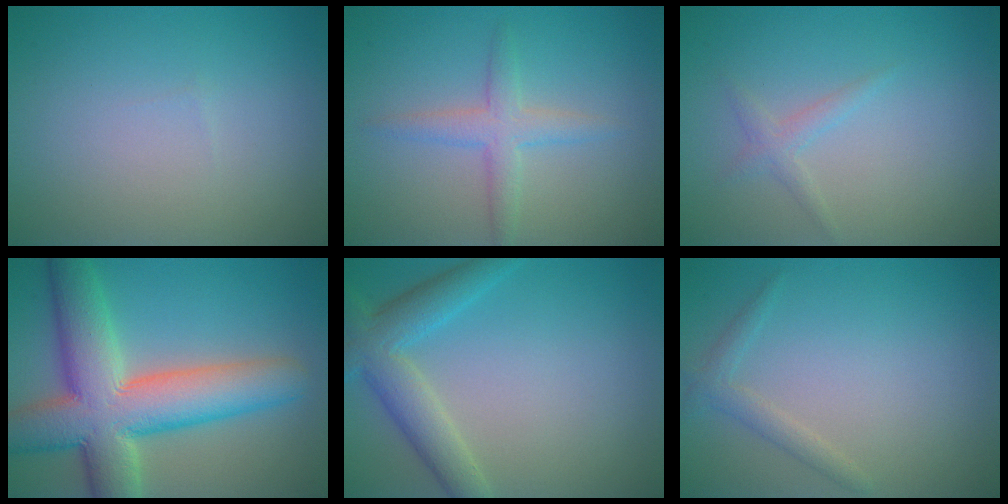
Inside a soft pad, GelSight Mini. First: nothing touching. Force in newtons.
{"total": 2.7, "press": 2.7, "slide": 0.0}
{"total": 1.3, "press": 1.3, "slide": 0.1}
{"total": 11.5, "press": 11.5, "slide": 0.7}
{"total": 4.8, "press": 4.8, "slide": 0.2}
{"total": 1.5, "press": 1.5, "slide": 0.1}